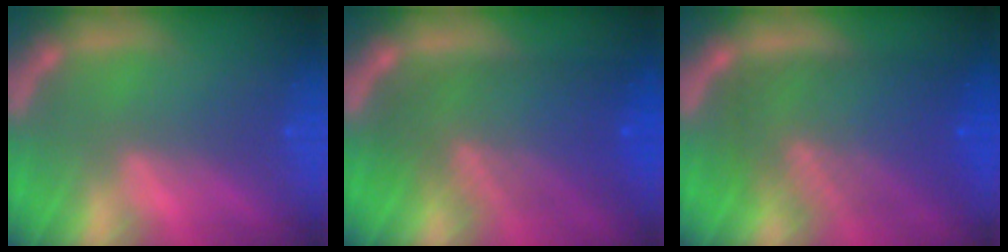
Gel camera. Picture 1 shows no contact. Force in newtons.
{"total": 9.1}
{"total": 10.1}